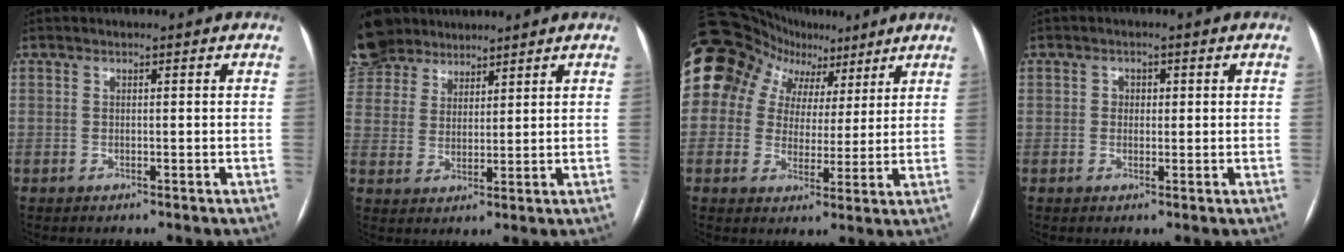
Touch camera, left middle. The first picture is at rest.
{"total": 12.5, "force": [10.0, 6.8, 3.2], "torque": [-0.094, 0.037, 0.199]}
{"total": 14.8, "force": [8.4, 11.2, 4.8], "torque": [-0.089, 0.064, 0.132]}
{"total": 1.5, "force": [0.3, 1.2, 0.8], "torque": [-0.012, 0.004, 0.003]}